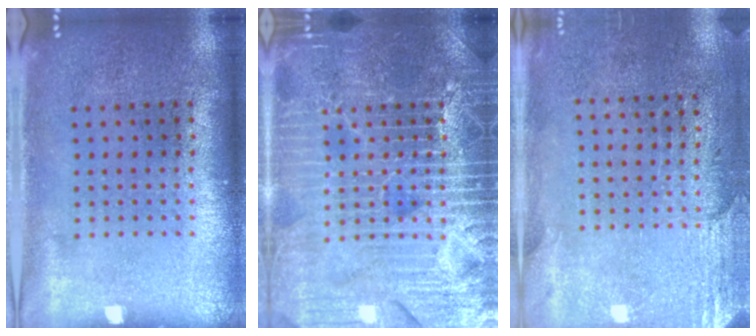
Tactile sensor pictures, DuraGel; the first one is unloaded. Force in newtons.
{"total": 7.1, "press": 7.1, "slide": 0.8}
{"total": 2.7, "press": 2.3, "slide": 1.4}